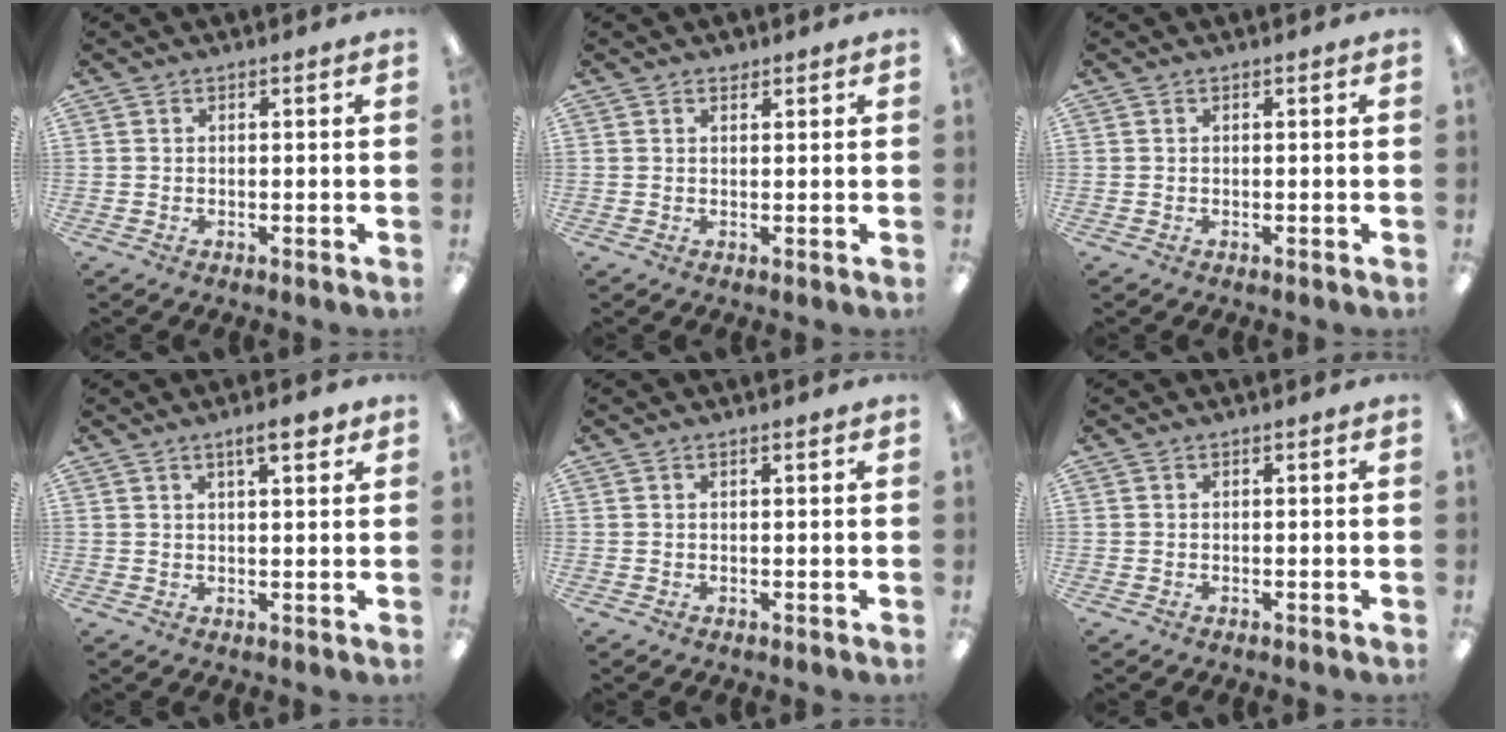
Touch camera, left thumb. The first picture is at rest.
{"total": 1.2, "force": [1.1, 0.4, 0.2], "torque": [0.002, -0.004, 0.020]}
{"total": 0.0}
{"total": 5.1, "force": [3.2, 1.6, 3.7], "torque": [-0.047, -0.011, 0.048]}
{"total": 0.8, "force": [0.6, 0.1, 0.5], "torque": [-0.011, 0.000, 0.011]}
{"total": 0.0}